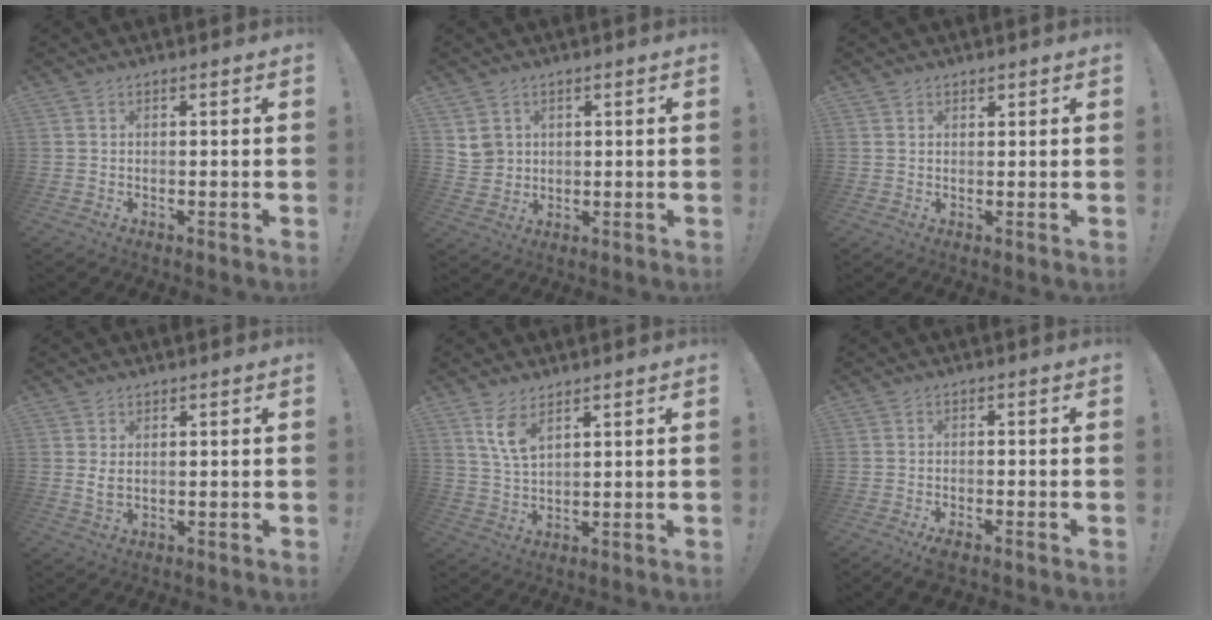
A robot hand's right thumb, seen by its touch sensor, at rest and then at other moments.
{"total": 5.0, "force": [2.3, 4.2, 1.3], "torque": [-0.016, -0.006, 0.047]}
{"total": 0.8, "force": [0.6, 0.5, 0.0], "torque": [0.007, -0.004, 0.010]}
{"total": 3.2, "force": [1.0, 1.7, 2.5], "torque": [-0.042, -0.005, 0.015]}
{"total": 7.1, "force": [4.4, 3.1, 4.7], "torque": [-0.079, -0.022, 0.079]}
{"total": 2.9, "force": [-2.2, 0.7, 1.8], "torque": [-0.039, 0.002, -0.039]}